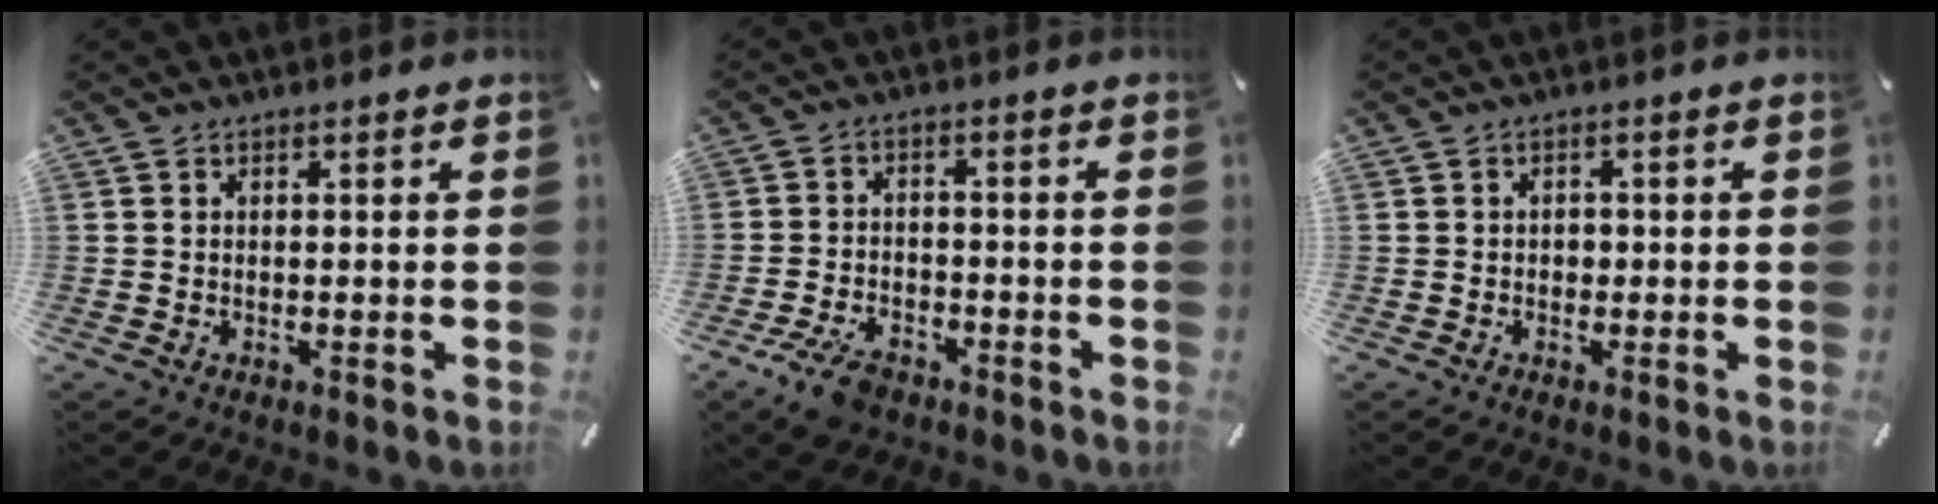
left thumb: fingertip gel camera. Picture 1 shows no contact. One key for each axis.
{"total": 6.7, "fx": -4.4, "fy": 3.6, "fz": 3.5, "tx": -0.076, "ty": 0.020, "tz": -0.082}
{"total": 1.2, "fx": -0.3, "fy": 1.1, "fz": 0.5, "tx": -0.011, "ty": 0.005, "tz": -0.009}